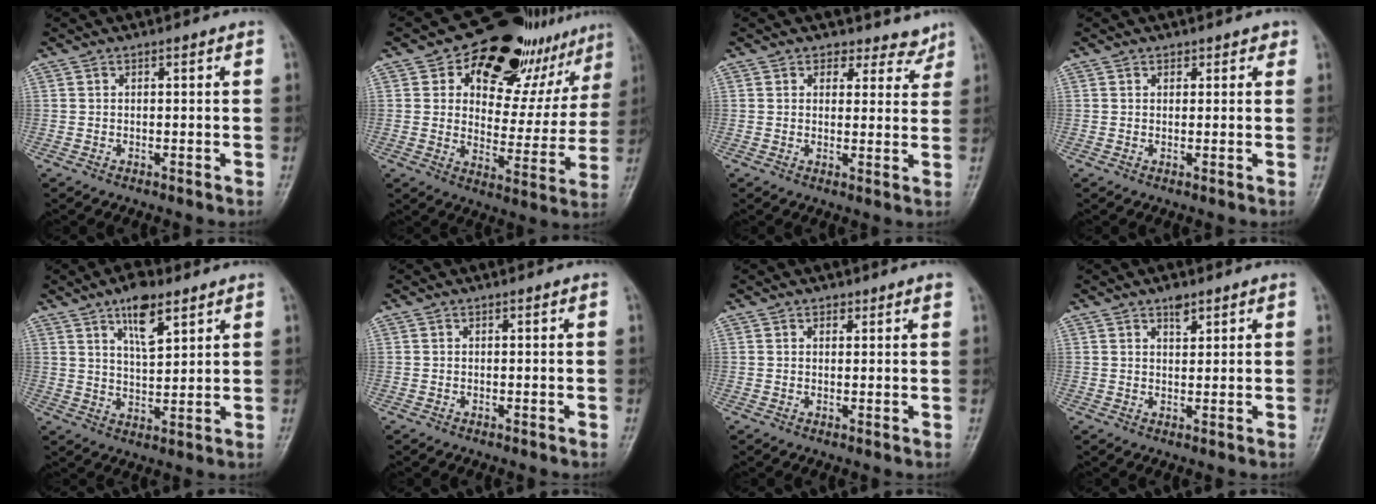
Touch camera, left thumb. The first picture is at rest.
{"total": 22.9, "force": [14.7, 12.6, 12.3], "torque": [-0.112, -0.052, 0.197]}
{"total": 5.6, "force": [4.5, 3.3, -0.1], "torque": [0.036, -0.032, 0.047]}
{"total": 1.6, "force": [1.0, 1.2, 0.2], "torque": [0.018, -0.004, 0.009]}
{"total": 8.3, "force": [4.9, 3.2, 5.9], "torque": [-0.085, -0.029, 0.083]}
{"total": 0.0}
{"total": 1.5, "force": [1.1, 0.8, 0.5], "torque": [0.006, -0.007, 0.013]}
{"total": 2.6, "force": [1.8, 1.3, 1.4], "torque": [-0.014, -0.011, 0.030]}